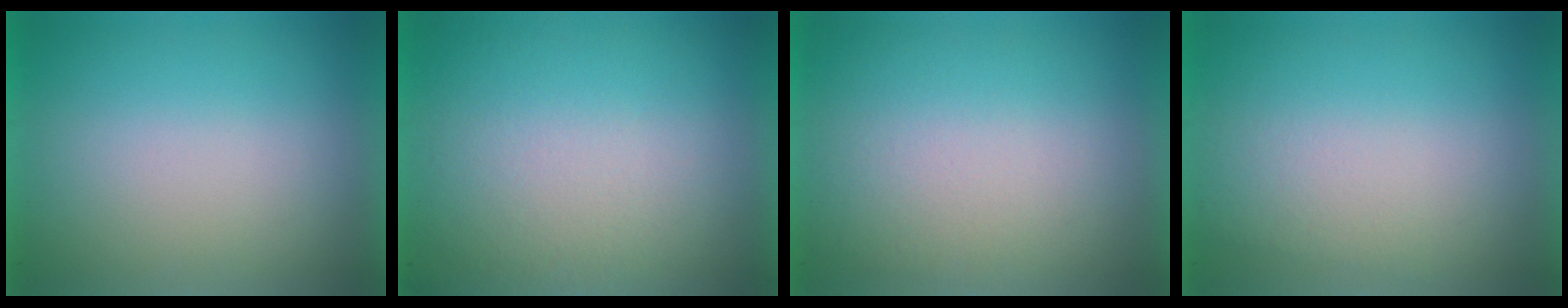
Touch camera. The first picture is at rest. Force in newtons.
{"total": 4.4}
{"total": 1.4}
{"total": 1.0}